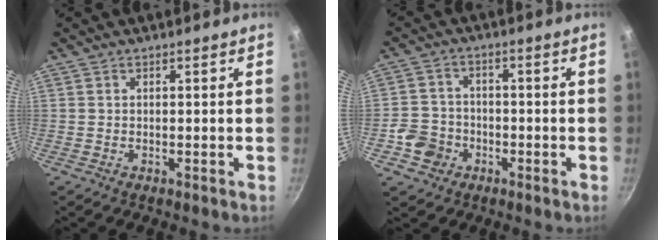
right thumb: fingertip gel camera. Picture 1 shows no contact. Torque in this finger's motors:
{"motor_torque": [1.21, 0.63, 0.28, -0.12, 0.09]}